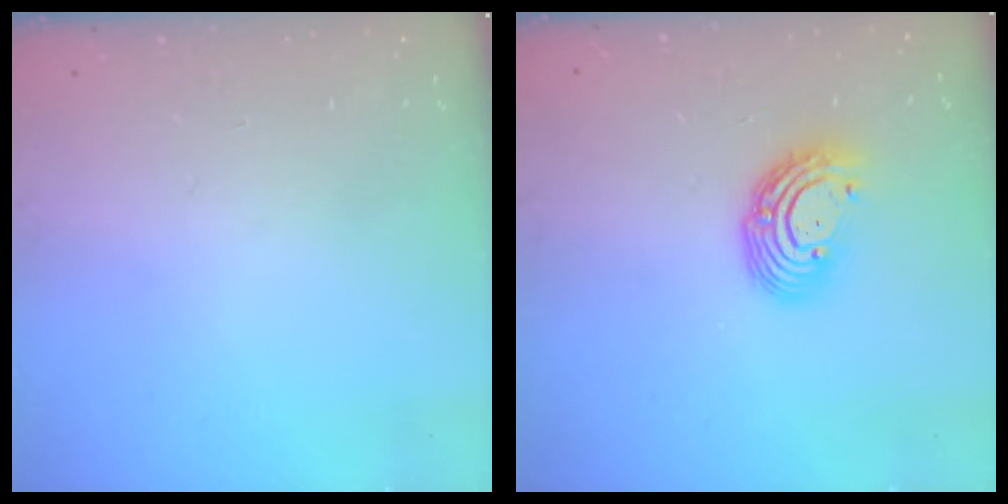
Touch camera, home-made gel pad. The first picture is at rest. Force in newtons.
{"total": 9.8, "press": 9.7, "slide": 0.9}